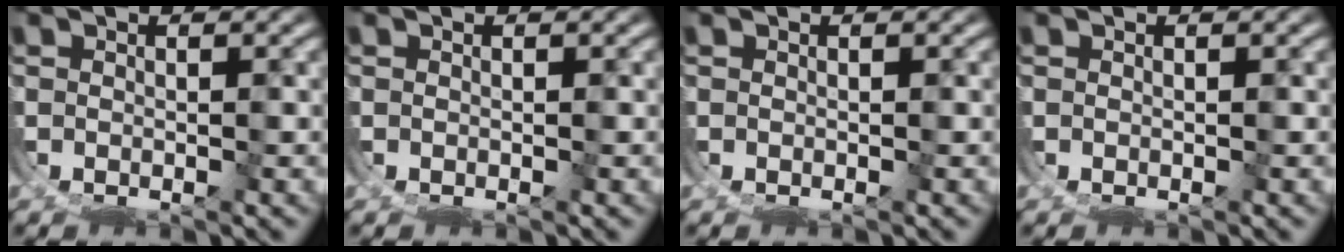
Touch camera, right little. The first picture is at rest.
{"total": 0.0}
{"total": 0.0}
{"total": 0.0}